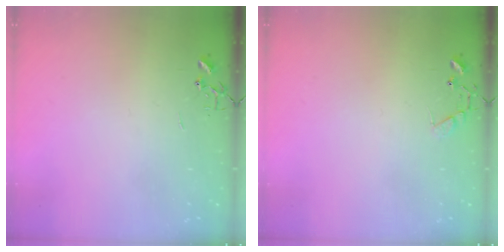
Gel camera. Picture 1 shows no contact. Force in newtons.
{"total": 6.8, "press": 6.8, "slide": 0.5}